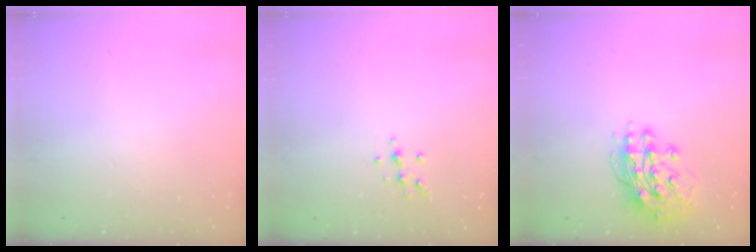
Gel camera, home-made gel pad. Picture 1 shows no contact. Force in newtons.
{"total": 6.0, "press": 5.6, "slide": 2.0}
{"total": 13.5, "press": 13.4, "slide": 1.3}